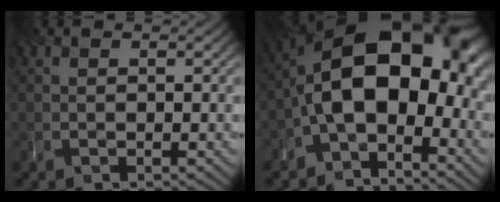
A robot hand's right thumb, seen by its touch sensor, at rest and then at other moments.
{"total": 15.7, "force": [-2.1, 9.1, 12.6], "torque": [-0.200, 0.008, -0.047]}